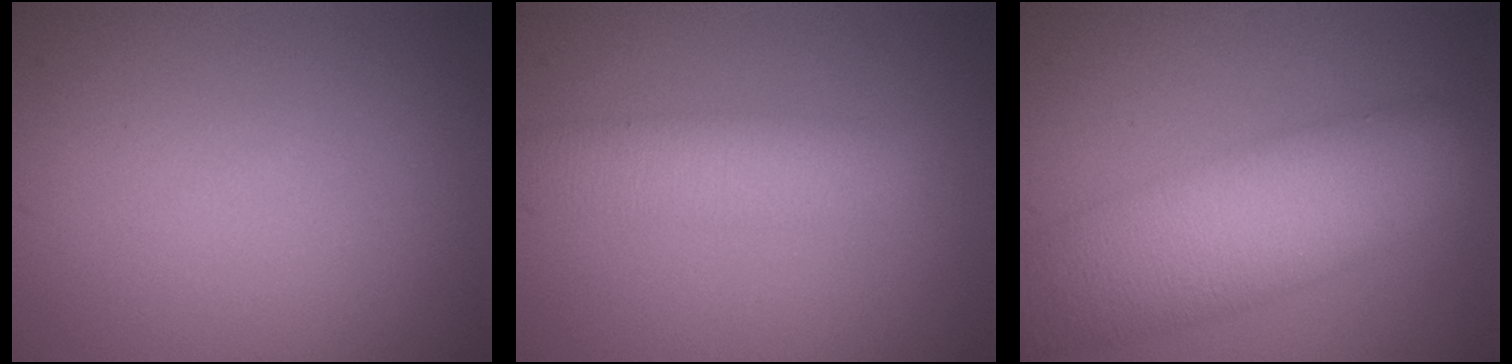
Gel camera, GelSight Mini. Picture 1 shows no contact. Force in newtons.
{"total": 3.5, "press": 3.5, "slide": 0.1}
{"total": 9.6, "press": 9.6, "slide": 0.4}